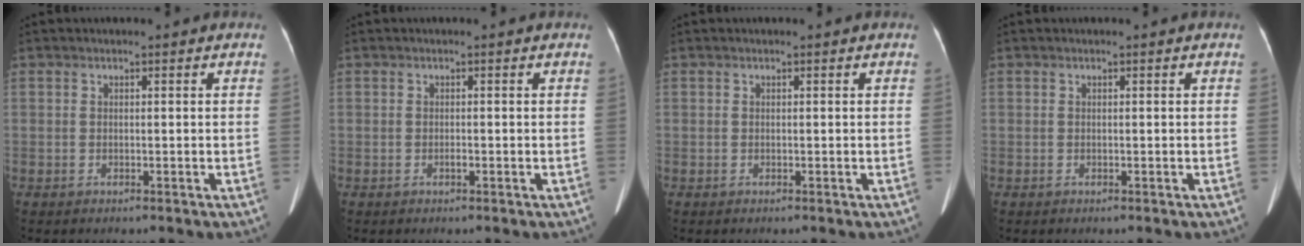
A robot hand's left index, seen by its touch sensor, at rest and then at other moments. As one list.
[{"total": 0.5, "force": [-0.4, 0.1, 0.4], "torque": [-0.008, -0.001, -0.006]}, {"total": 0.0}, {"total": 0.0}]